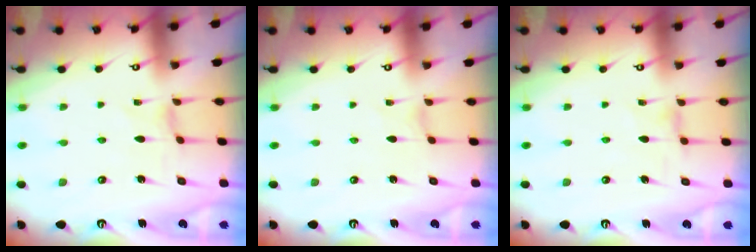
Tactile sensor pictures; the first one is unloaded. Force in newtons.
{"total": 0.0}
{"total": 1.5, "press": 1.4, "slide": 0.4}